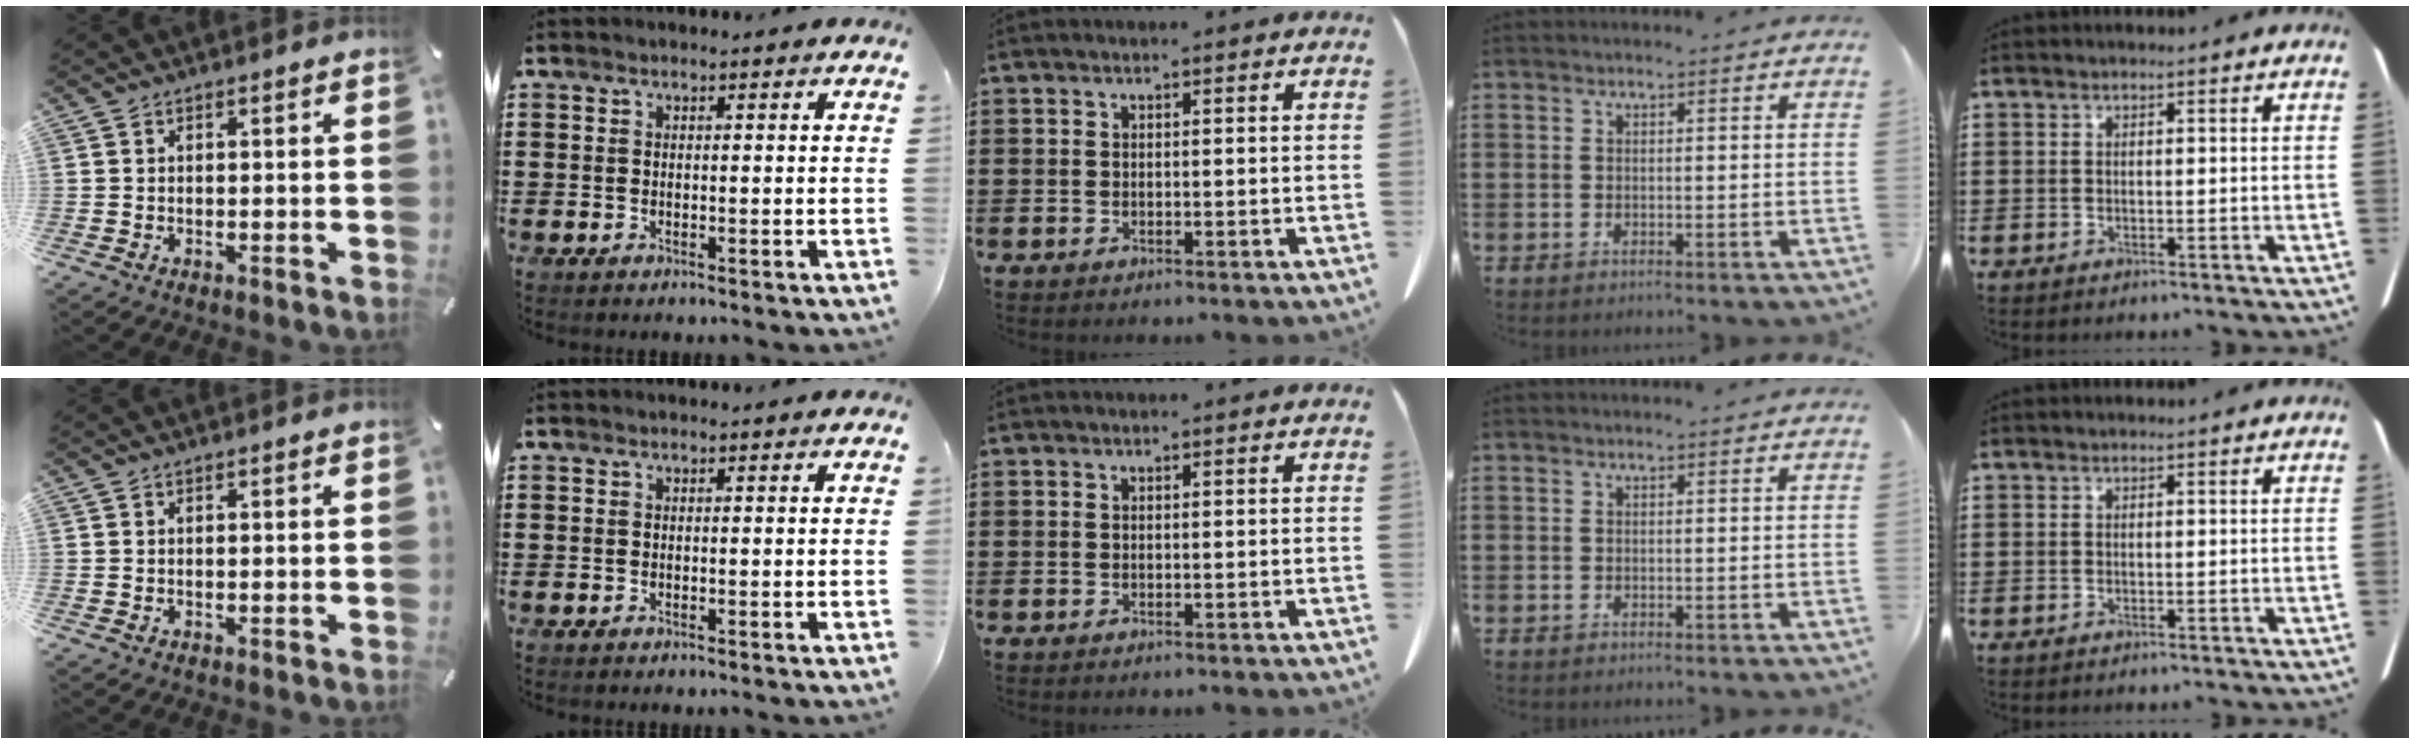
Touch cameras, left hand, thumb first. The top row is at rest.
{}